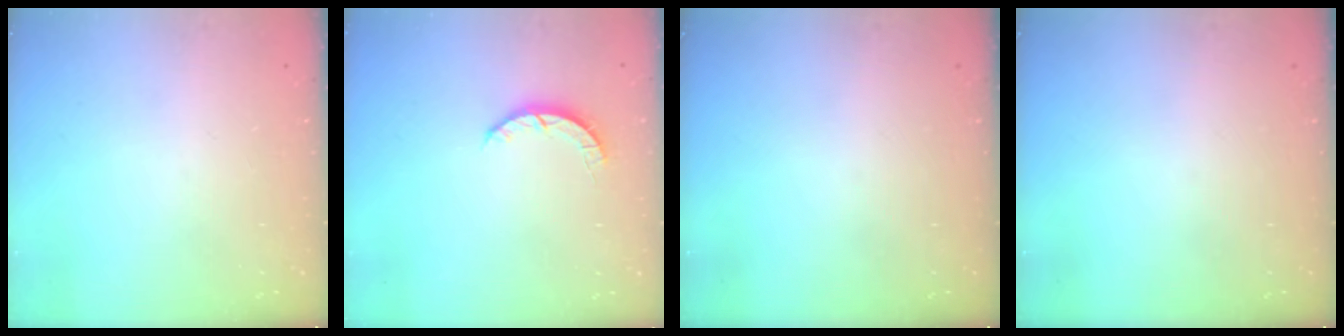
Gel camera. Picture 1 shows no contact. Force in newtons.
{"total": 2.7, "press": 2.7, "slide": 0.4}
{"total": 0.0}
{"total": 0.0}